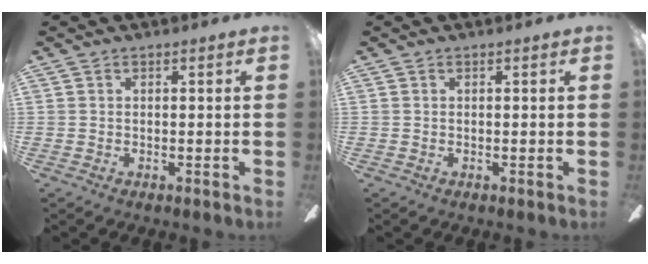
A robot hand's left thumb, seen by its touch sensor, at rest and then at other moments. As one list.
[{"total": 0.0}]